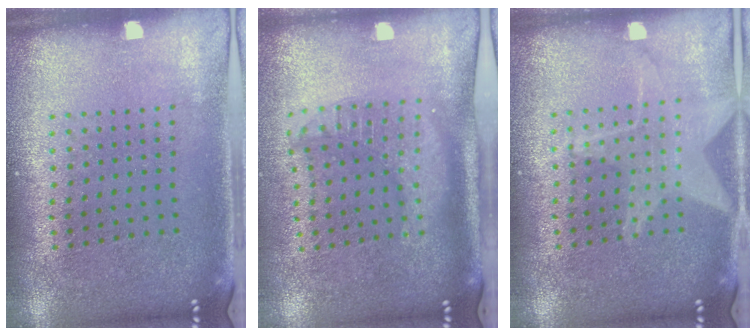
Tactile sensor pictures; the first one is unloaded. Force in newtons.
{"total": 1.9, "press": 1.5, "slide": 1.1}
{"total": 2.5, "press": 2.5, "slide": 0.3}